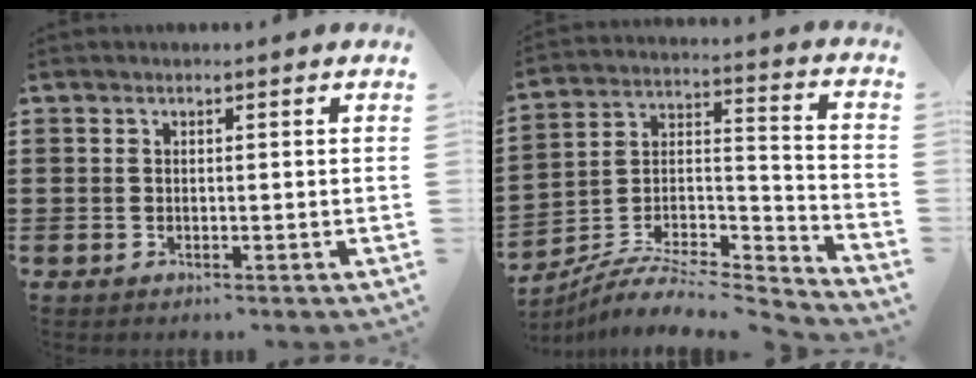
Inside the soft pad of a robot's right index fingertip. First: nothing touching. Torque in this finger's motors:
{"motor_torque": [-0.12, 2.00, -0.87, -0.21]}